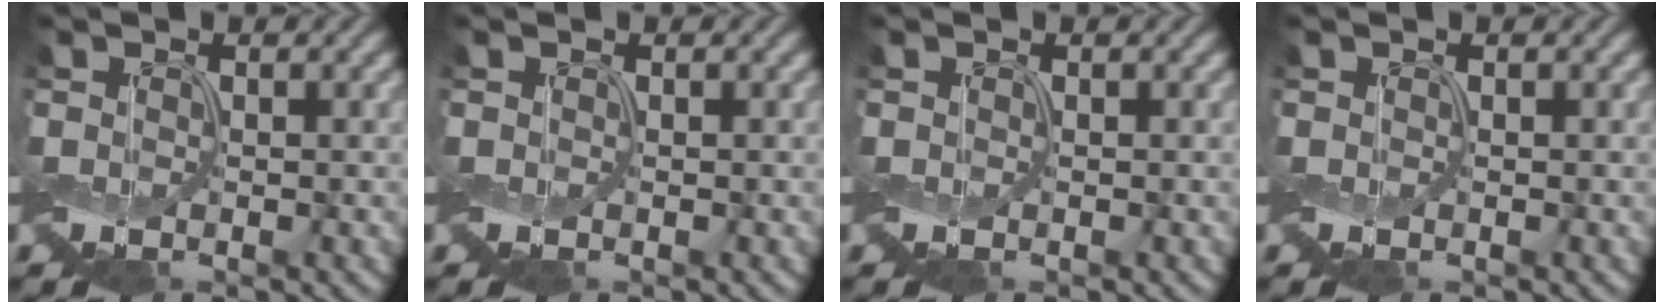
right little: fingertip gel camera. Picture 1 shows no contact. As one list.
[{"total": 0.0}, {"total": 0.0}, {"total": 0.0}]